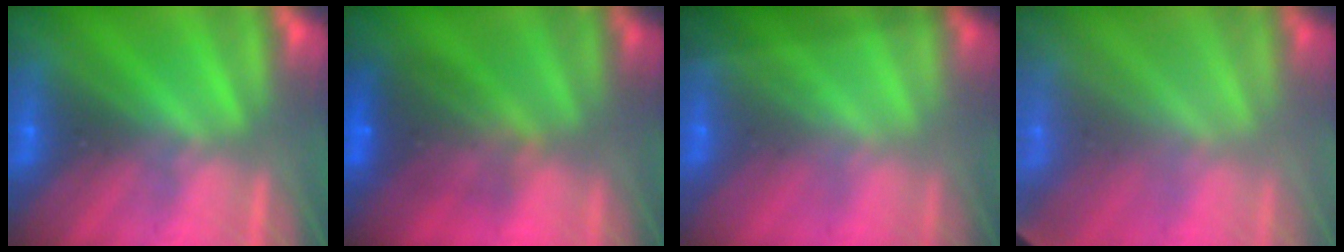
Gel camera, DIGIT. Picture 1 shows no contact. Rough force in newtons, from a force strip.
{"total": 7.3}
{"total": 1.4}
{"total": 1.8}